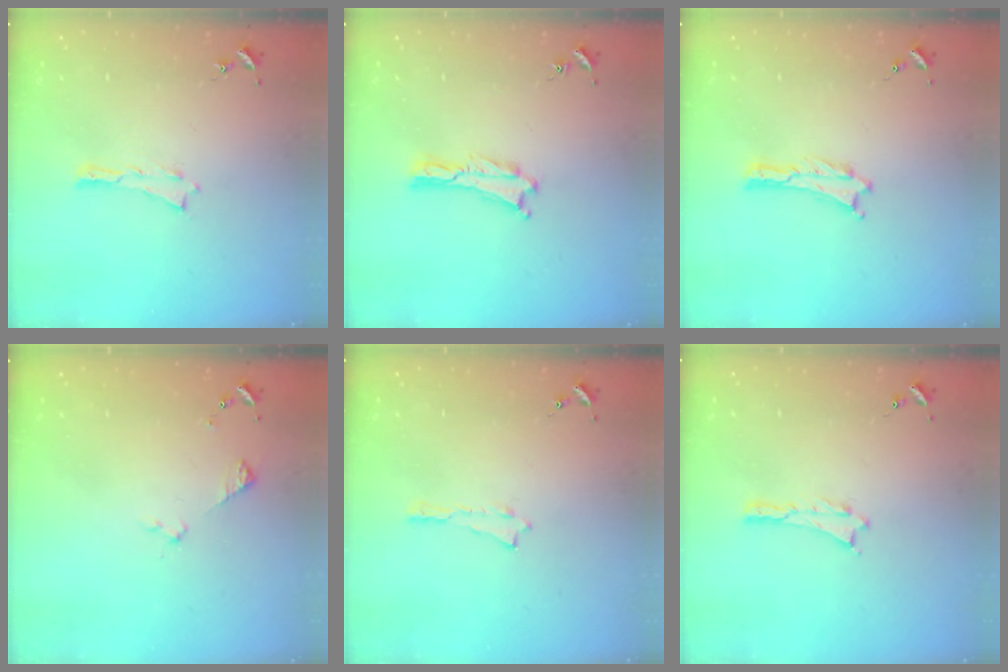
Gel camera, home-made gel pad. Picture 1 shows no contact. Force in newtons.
{"total": 0.0}
{"total": 0.0}
{"total": 2.9, "press": 2.9, "slide": 0.3}
{"total": 0.0}
{"total": 0.0}